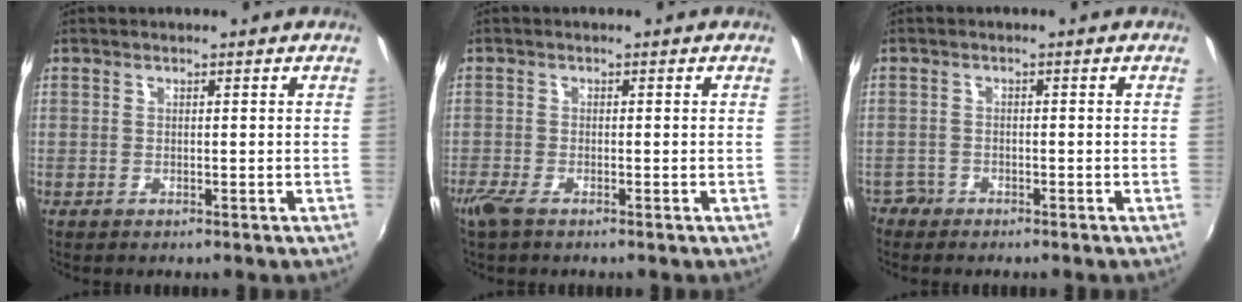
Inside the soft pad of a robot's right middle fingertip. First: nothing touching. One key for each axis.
{"total": 2.8, "fx": -2.0, "fy": 0.6, "fz": 1.8, "tx": -0.043, "ty": -0.010, "tz": -0.042}
{"total": 2.3, "fx": -1.8, "fy": 1.4, "fz": 0.0, "tx": -0.006, "ty": 0.000, "tz": -0.037}